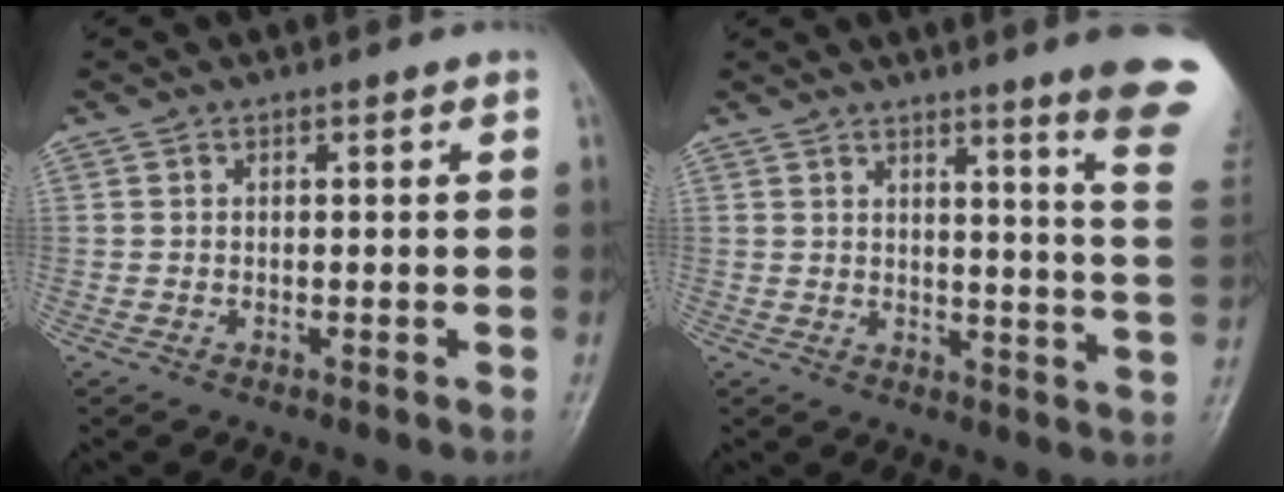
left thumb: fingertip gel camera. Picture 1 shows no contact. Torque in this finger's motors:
{"motor_torque": [3.58, 1.43, 1.62, -1.15, 0.07]}